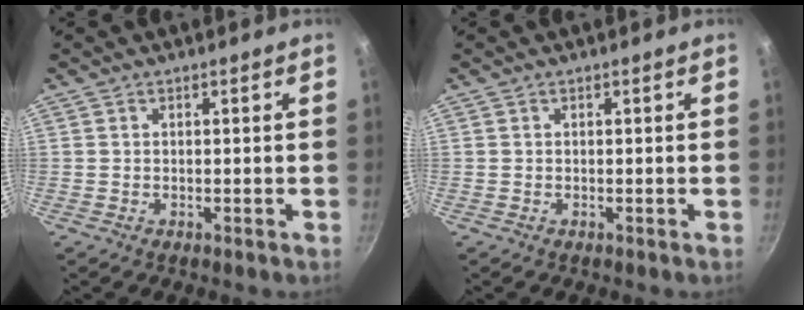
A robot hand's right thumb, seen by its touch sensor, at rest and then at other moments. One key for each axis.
{"total": 0.0}